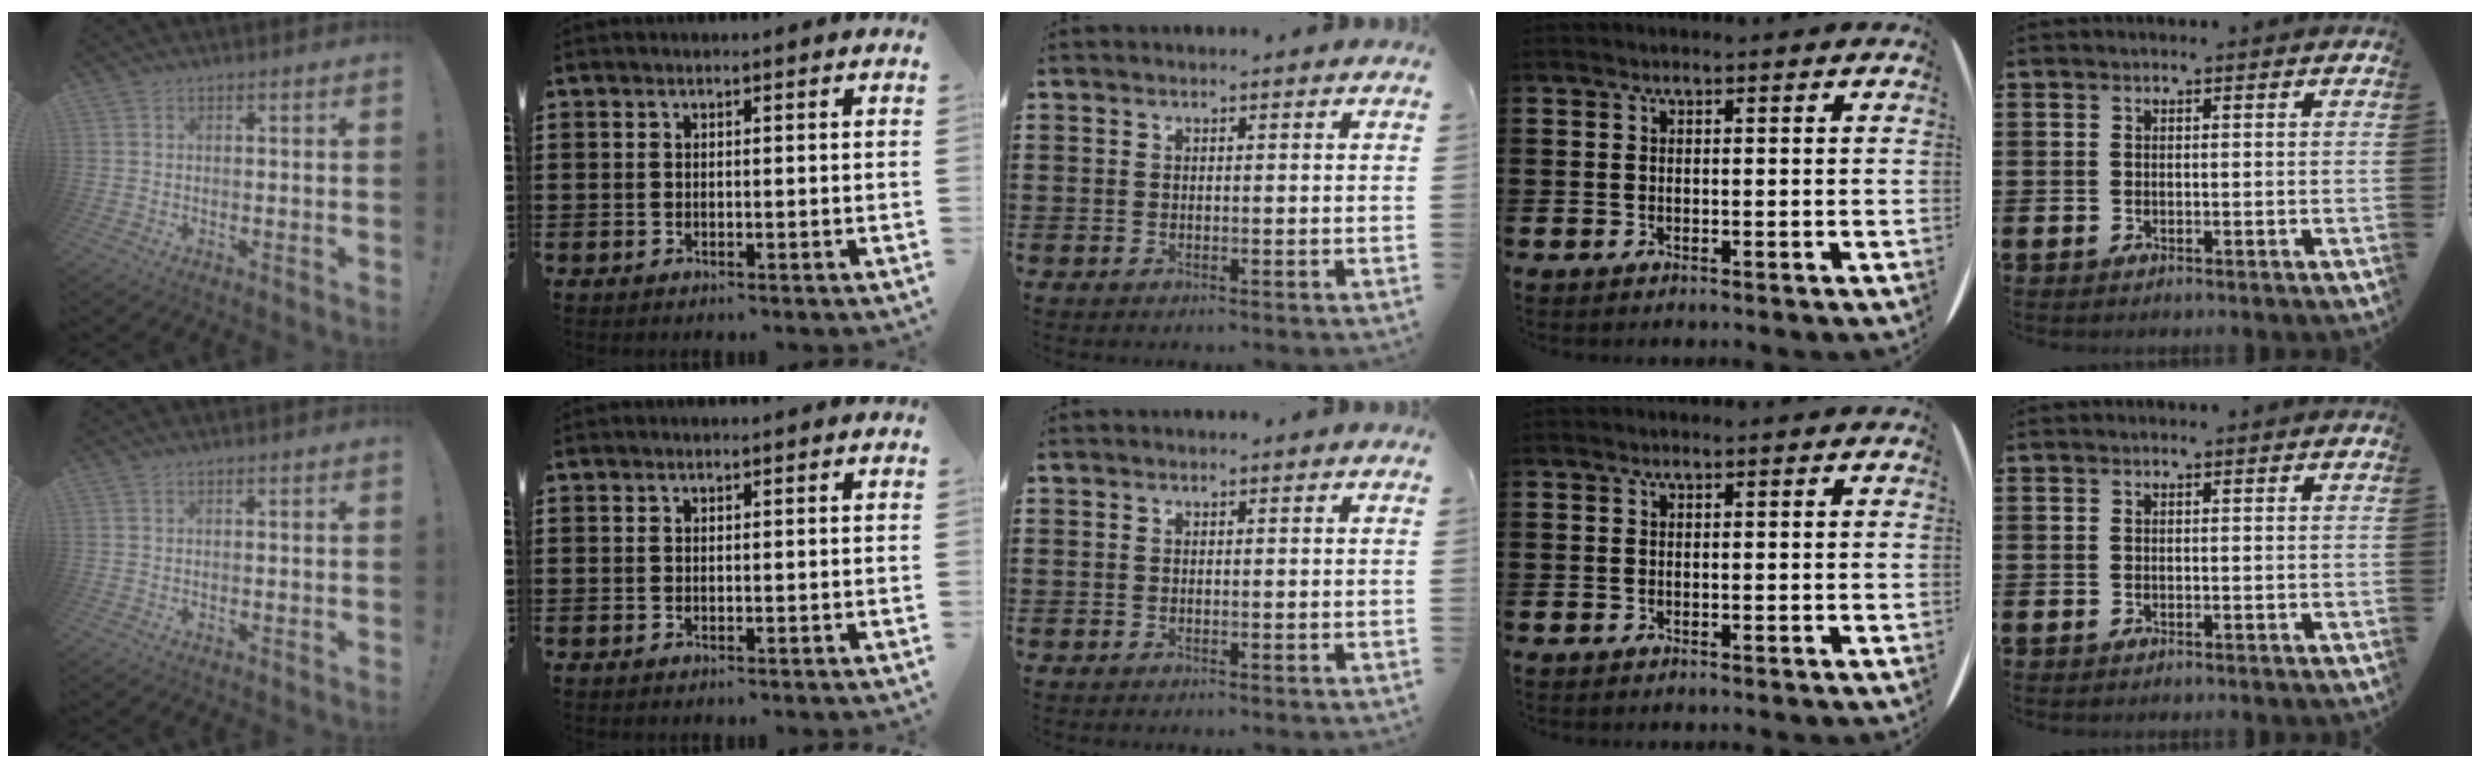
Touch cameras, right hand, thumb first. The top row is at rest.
{}